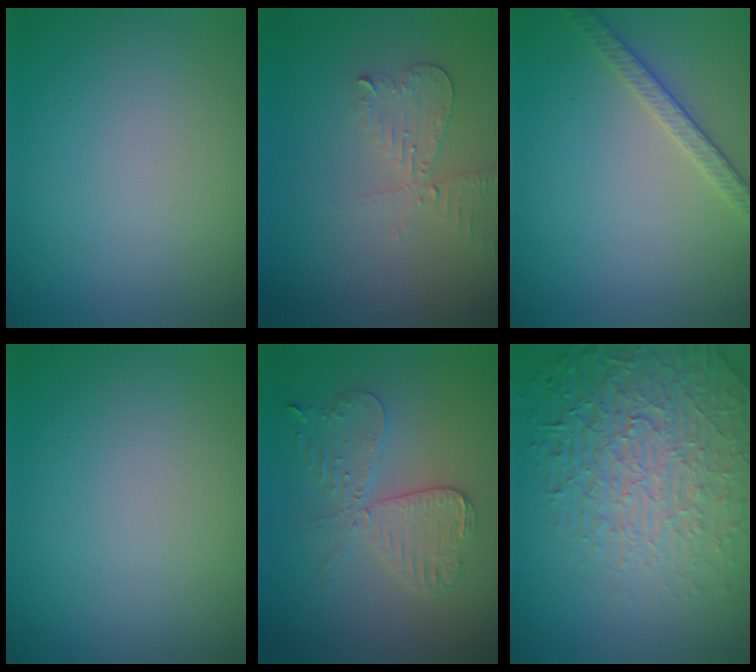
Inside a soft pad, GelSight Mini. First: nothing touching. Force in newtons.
{"total": 2.6, "press": 2.5, "slide": 0.6}
{"total": 2.6, "press": 2.5, "slide": 0.8}
{"total": 0.0}
{"total": 4.2, "press": 3.6, "slide": 2.1}
{"total": 8.4, "press": 5.9, "slide": 6.0}